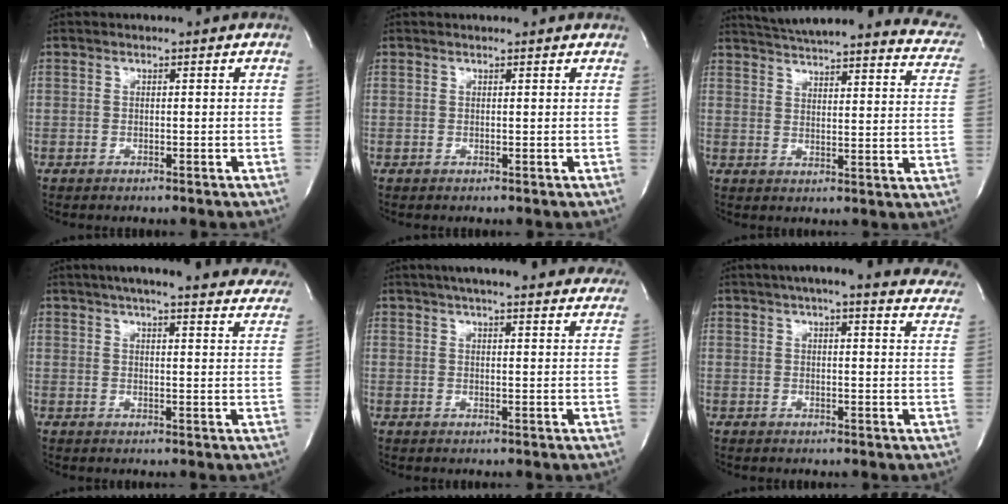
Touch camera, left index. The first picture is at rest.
{"total": 2.9, "force": [2.9, 0.3, 0.6], "torque": [-0.013, 0.016, 0.027]}
{"total": 24.5, "force": [22.4, 3.0, 9.6], "torque": [-0.135, -0.067, 0.260]}
{"total": 28.1, "force": [25.1, 3.8, 12.1], "torque": [-0.185, -0.042, 0.291]}
{"total": 23.6, "force": [20.9, 3.3, 10.6], "torque": [-0.162, 0.003, 0.252]}
{"total": 23.4, "force": [21.0, 2.8, 9.8], "torque": [-0.138, -0.047, 0.233]}